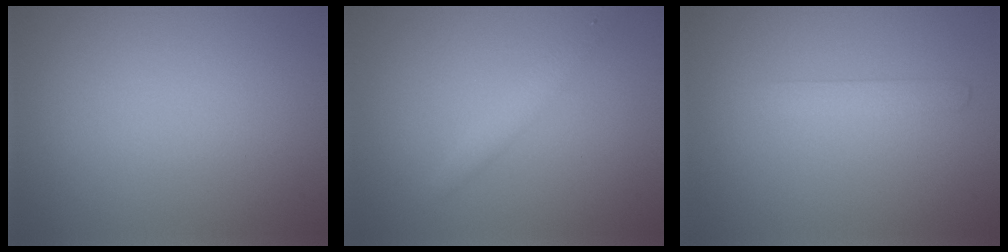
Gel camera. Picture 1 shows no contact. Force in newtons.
{"total": 1.7, "press": 1.7, "slide": 0.0}
{"total": 1.4, "press": 1.4, "slide": 0.0}